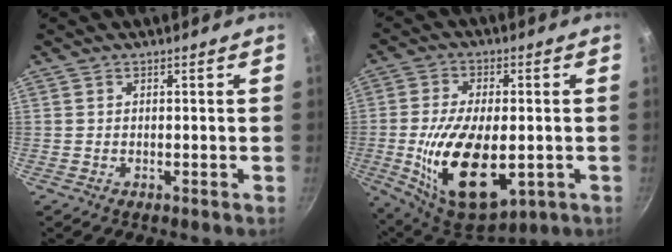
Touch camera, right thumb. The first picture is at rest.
{"total": 19.7, "force": [-3.7, 10.0, 16.6], "torque": [-0.290, -0.012, -0.038]}